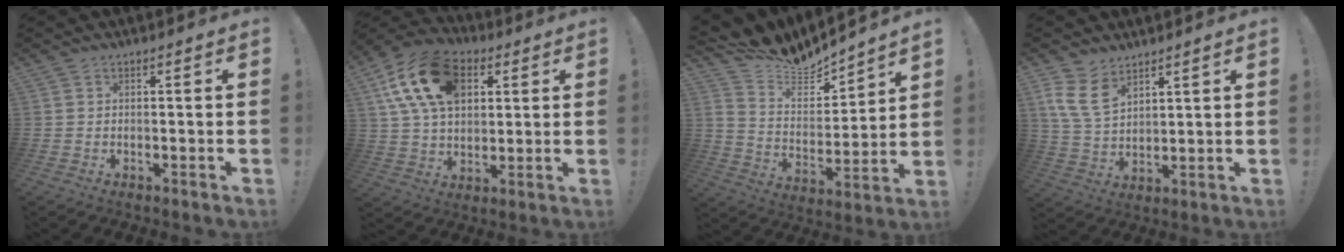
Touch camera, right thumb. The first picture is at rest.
{"total": 20.2, "force": [7.6, 13.5, 13.0], "torque": [-0.217, -0.018, 0.139]}
{"total": 9.1, "force": [9.0, 1.6, 0.8], "torque": [-0.042, -0.087, 0.161]}
{"total": 9.7, "force": [6.0, 5.6, 5.2], "torque": [-0.109, -0.024, 0.122]}